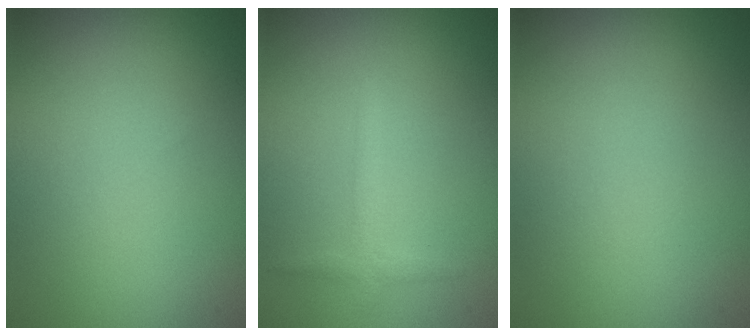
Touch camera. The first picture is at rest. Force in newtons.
{"total": 1.3, "press": 1.3, "slide": 0.0}
{"total": 0.0}